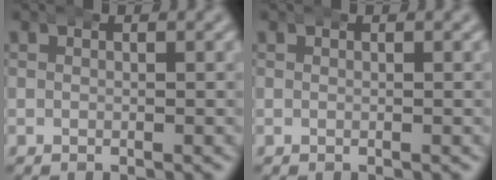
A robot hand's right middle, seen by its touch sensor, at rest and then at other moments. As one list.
[{"total": 0.0}]